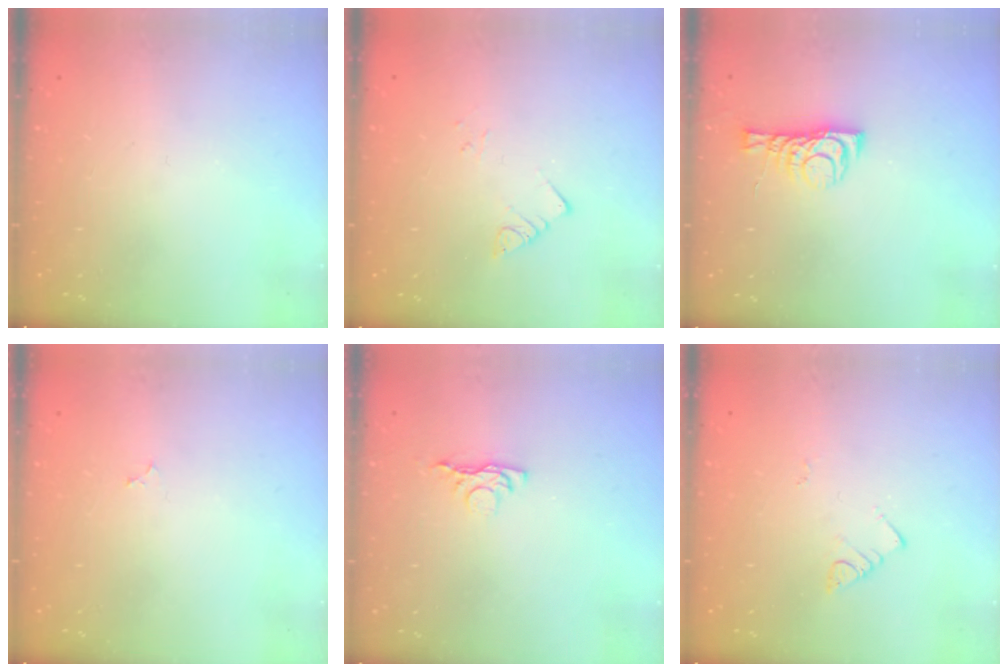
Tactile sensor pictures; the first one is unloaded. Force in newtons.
{"total": 2.8, "press": 2.8, "slide": 0.2}
{"total": 7.0, "press": 6.9, "slide": 0.5}
{"total": 2.3, "press": 2.3, "slide": 0.2}
{"total": 3.7, "press": 3.7, "slide": 0.7}
{"total": 2.7, "press": 2.7, "slide": 0.6}